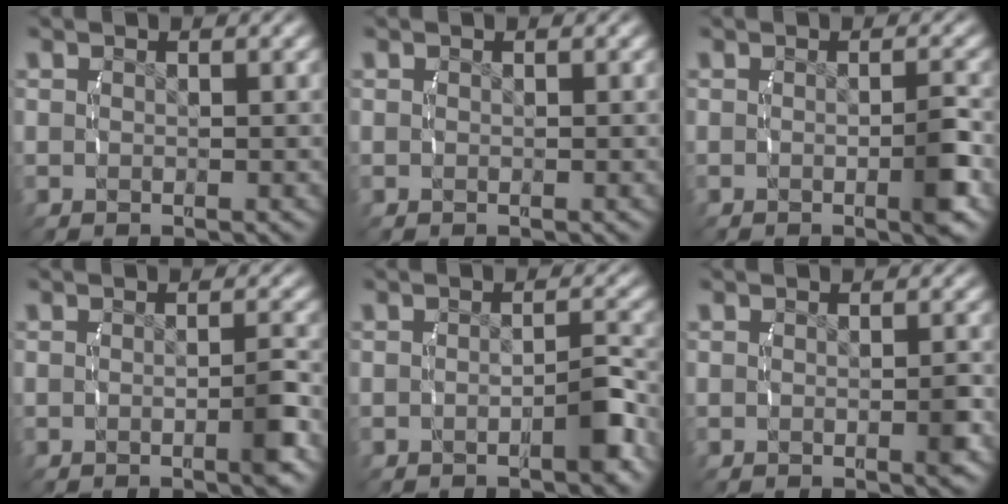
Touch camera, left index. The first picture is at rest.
{"total": 0.0}
{"total": 2.4, "force": [-0.8, 0.3, 2.2], "torque": [-0.036, -0.001, -0.014]}
{"total": 2.0, "force": [-0.8, 0.2, 1.9], "torque": [-0.029, 0.002, -0.015]}
{"total": 2.1, "force": [-1.1, 0.3, 1.7], "torque": [-0.024, 0.001, -0.020]}
{"total": 1.1, "force": [-0.3, 0.3, 1.1], "torque": [-0.015, 0.001, -0.006]}